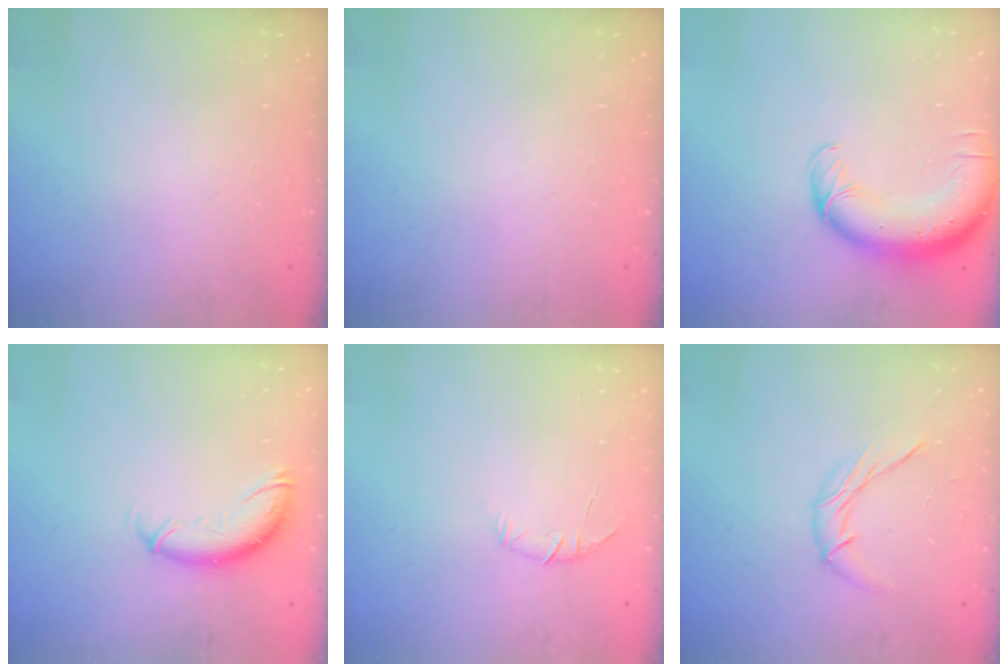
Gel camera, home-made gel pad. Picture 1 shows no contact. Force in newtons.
{"total": 0.0}
{"total": 13.5, "press": 13.0, "slide": 3.6}
{"total": 10.7, "press": 10.6, "slide": 1.5}
{"total": 6.0, "press": 5.8, "slide": 1.5}
{"total": 6.8, "press": 6.8, "slide": 0.7}